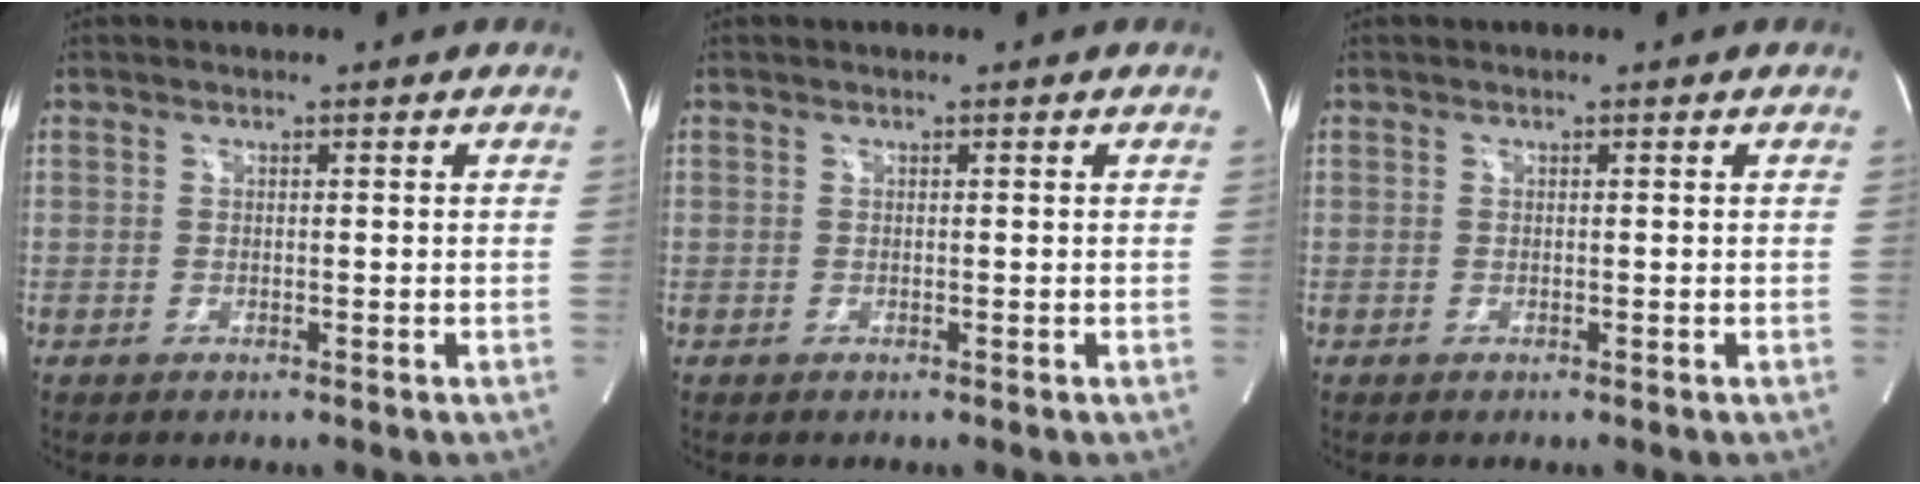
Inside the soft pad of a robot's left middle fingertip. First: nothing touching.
{"total": 0.0}
{"total": 0.0}